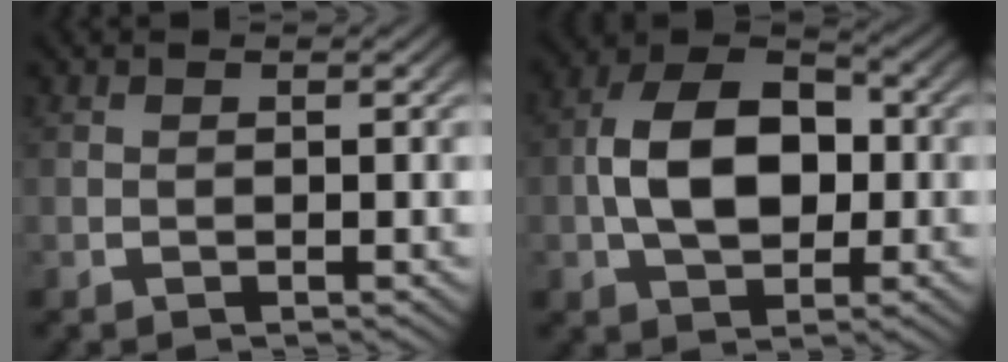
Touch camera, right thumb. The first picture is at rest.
{"total": 9.9, "force": [-0.1, 6.6, 7.3], "torque": [-0.140, -0.021, 0.010]}